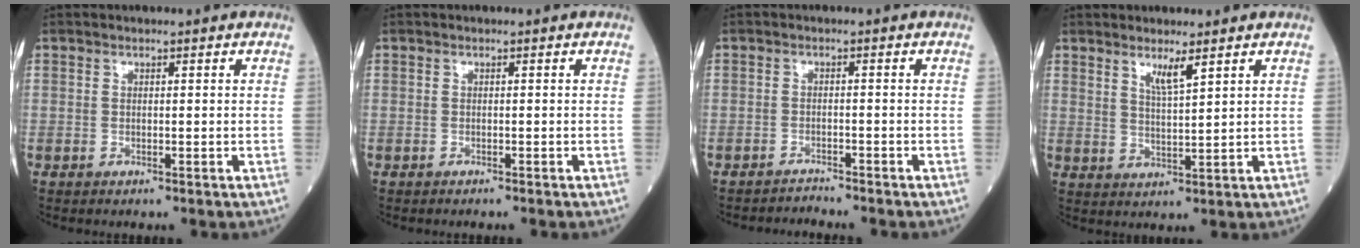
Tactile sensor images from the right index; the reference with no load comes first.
{"total": 0.8, "force": [-0.8, 0.0, 0.3], "torque": [-0.002, 0.000, -0.010]}
{"total": 2.0, "force": [-1.8, -0.5, -0.8], "torque": [0.017, -0.012, -0.028]}
{"total": 3.6, "force": [2.5, 0.0, 2.6], "torque": [-0.051, -0.012, 0.048]}